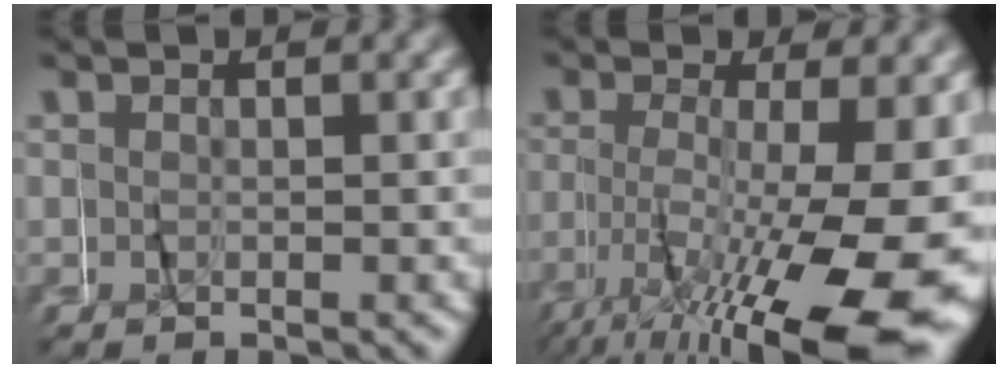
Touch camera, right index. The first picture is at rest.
{"total": 10.7, "force": [-3.9, 3.0, 9.6], "torque": [-0.143, -0.022, -0.046]}